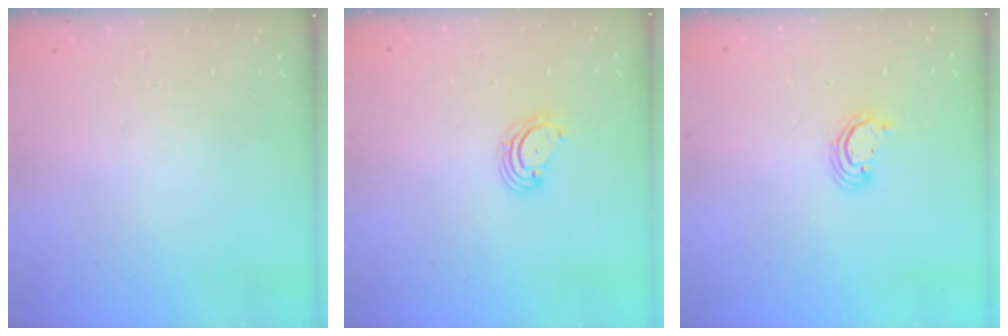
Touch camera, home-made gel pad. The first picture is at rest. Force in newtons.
{"total": 4.0, "press": 3.9, "slide": 0.4}
{"total": 2.4, "press": 2.4, "slide": 0.1}